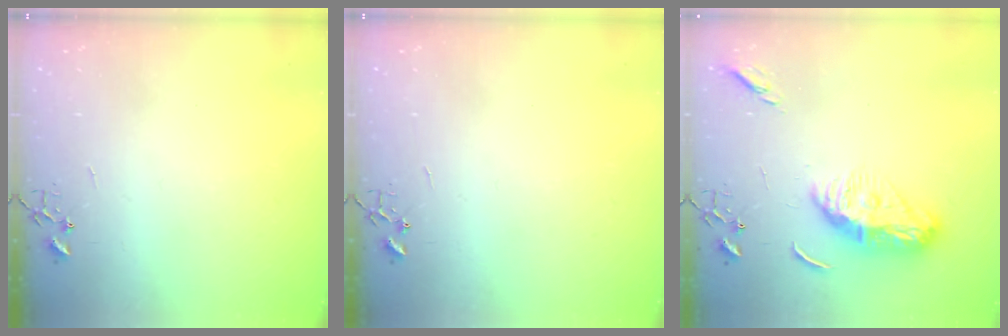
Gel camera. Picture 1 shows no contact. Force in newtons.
{"total": 0.0}
{"total": 12.4, "press": 12.4, "slide": 1.3}